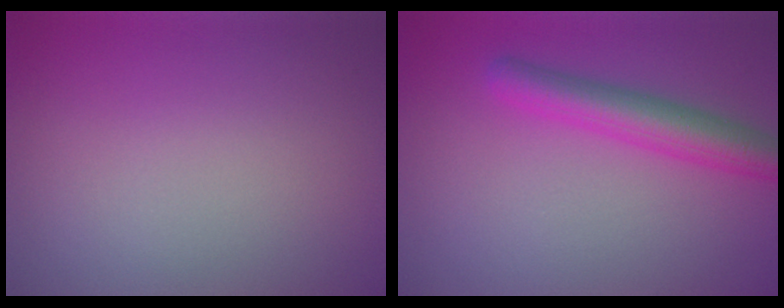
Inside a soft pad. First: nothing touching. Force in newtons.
{"total": 4.2, "press": 4.2, "slide": 0.1}